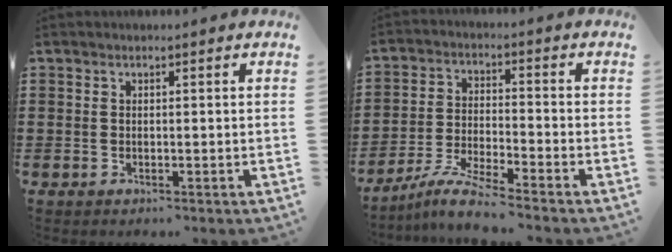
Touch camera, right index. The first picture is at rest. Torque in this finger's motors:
{"motor_torque": [0.47, 0.75, 0.31, 0.09]}